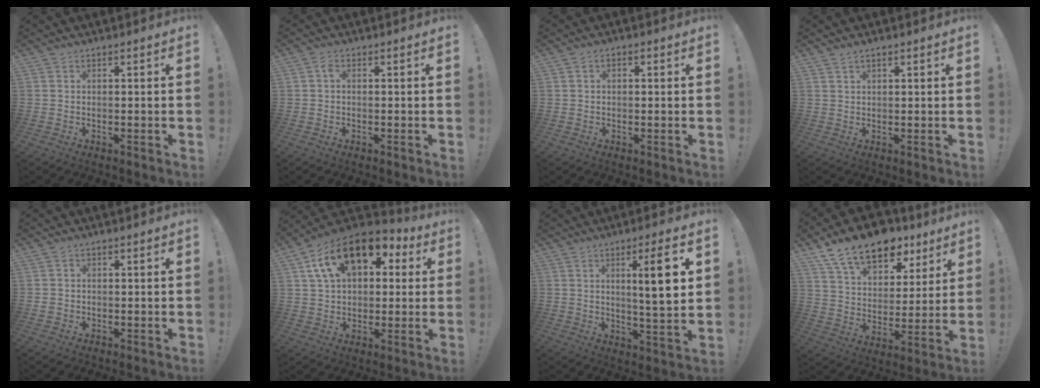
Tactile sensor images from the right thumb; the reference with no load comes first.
{"total": 1.2, "force": [0.1, 0.8, 0.9], "torque": [-0.014, 0.002, 0.000]}
{"total": 1.4, "force": [-0.2, 0.9, 1.0], "torque": [-0.014, 0.004, -0.004]}
{"total": 1.6, "force": [1.1, 0.6, 0.9], "torque": [-0.016, -0.003, 0.020]}
{"total": 1.0, "force": [-0.2, 0.9, 0.3], "torque": [-0.005, 0.003, -0.004]}
{"total": 18.2, "force": [8.4, 11.0, 11.9], "torque": [-0.189, -0.029, 0.151]}
{"total": 10.6, "force": [3.1, 0.5, 10.1], "torque": [-0.145, -0.014, 0.036]}
{"total": 17.0, "force": [11.7, 9.2, 8.3], "torque": [-0.131, -0.076, 0.208]}